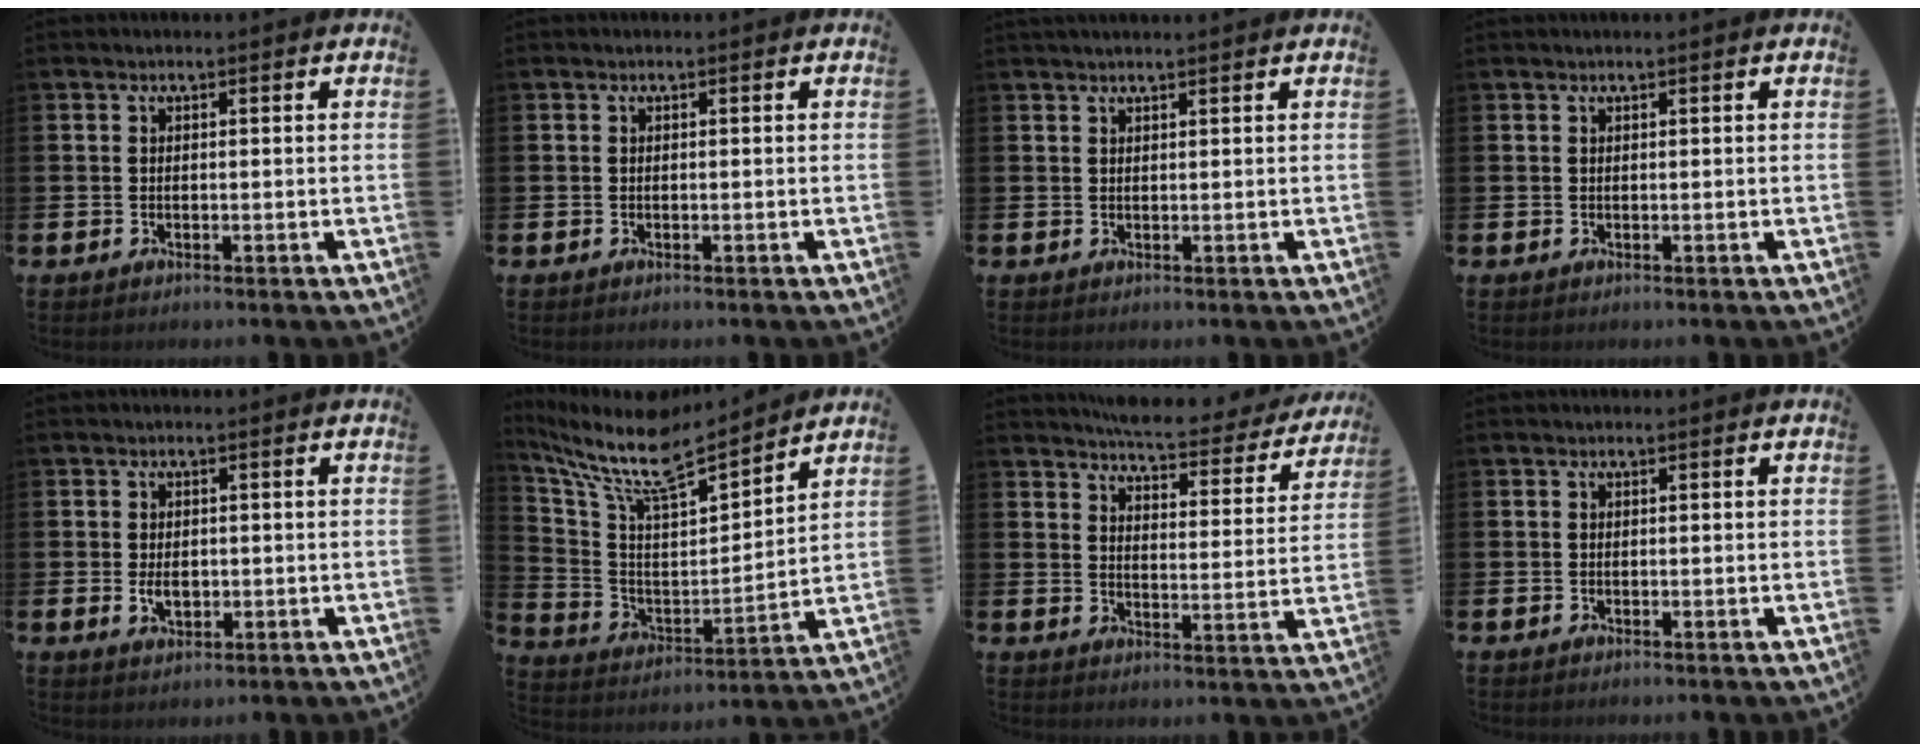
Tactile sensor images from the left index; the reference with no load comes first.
{"total": 0.0}
{"total": 1.8, "force": [1.7, -0.1, 0.5], "torque": [-0.009, -0.003, 0.031]}
{"total": 0.0}
{"total": 2.4, "force": [0.0, 1.6, 1.9], "torque": [-0.020, -0.001, -0.005]}
{"total": 11.2, "force": [9.6, 2.5, 5.1], "torque": [-0.138, -0.065, 0.161]}
{"total": 5.4, "force": [5.1, 0.8, 1.4], "torque": [-0.040, -0.039, 0.084]}
{"total": 0.0}